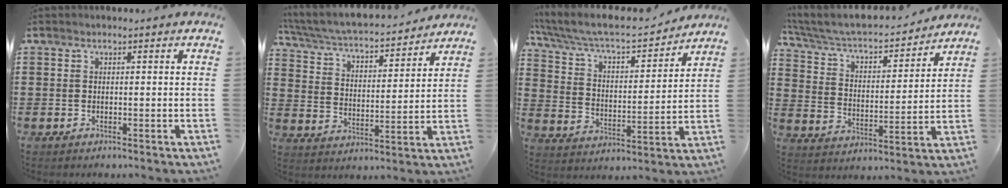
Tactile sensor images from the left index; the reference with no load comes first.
{"total": 4.8, "force": [4.5, 0.5, 1.8], "torque": [-0.056, -0.033, 0.070]}
{"total": 6.9, "force": [6.1, 1.2, 3.0], "torque": [-0.087, -0.042, 0.100]}
{"total": 5.4, "force": [4.6, 1.4, 2.4], "torque": [-0.068, -0.035, 0.073]}